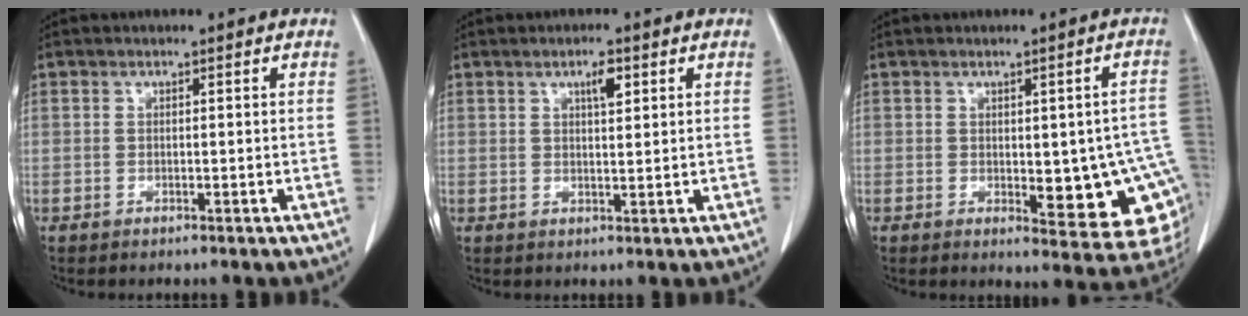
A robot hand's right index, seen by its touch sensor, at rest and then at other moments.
{"total": 3.0, "force": [1.5, 0.8, 2.4], "torque": [-0.039, 0.000, 0.023]}
{"total": 13.3, "force": [-2.2, 5.0, 12.1], "torque": [-0.101, 0.008, -0.011]}